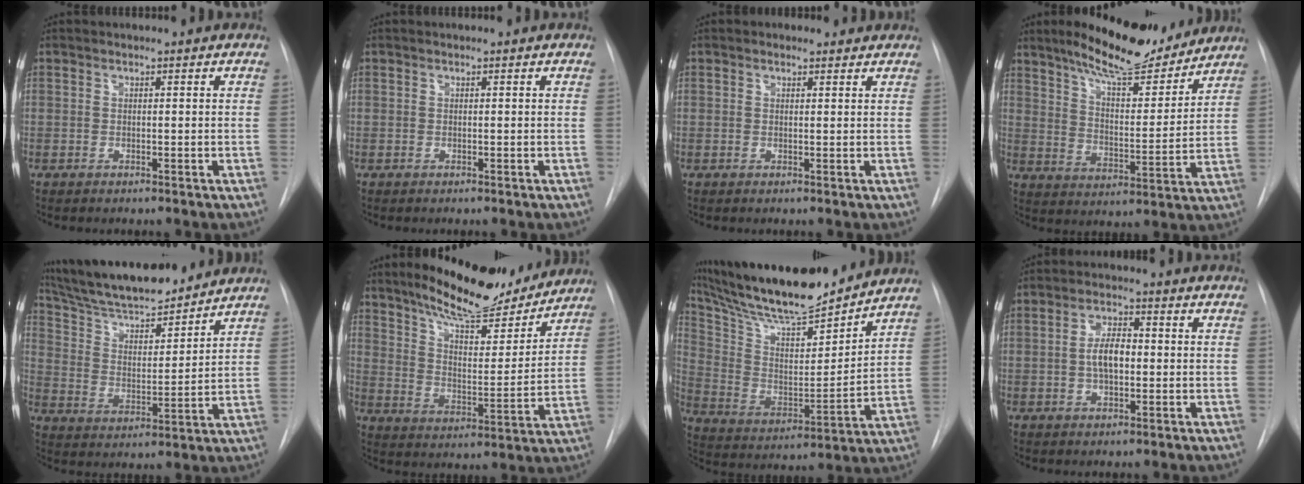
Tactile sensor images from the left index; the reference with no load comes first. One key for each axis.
{"total": 0.0}
{"total": 1.1, "fx": 0.6, "fy": 0.8, "fz": 0.4, "tx": -0.009, "ty": 0.005, "tz": 0.004}
{"total": 14.1, "fx": 12.0, "fy": 2.9, "fz": 6.9, "tx": -0.103, "ty": -0.019, "tz": 0.187}
{"total": 17.9, "fx": 16.0, "fy": 2.8, "fz": 7.4, "tx": -0.132, "ty": 0.009, "tz": 0.268}
{"total": 16.4, "fx": 14.1, "fy": 3.6, "fz": 7.5, "tx": -0.112, "ty": -0.025, "tz": 0.216}
{"total": 22.1, "fx": 19.5, "fy": 3.0, "fz": 10.0, "tx": -0.185, "ty": -0.005, "tz": 0.319}
{"total": 4.8, "fx": -0.8, "fy": 2.1, "fz": 4.2, "tx": -0.083, "ty": 0.004, "tz": -0.015}